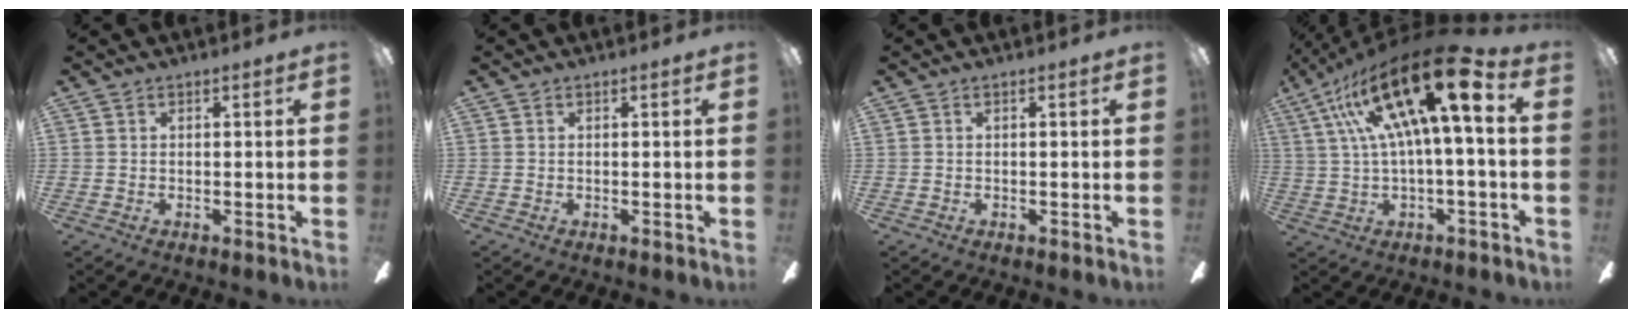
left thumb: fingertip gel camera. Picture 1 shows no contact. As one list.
[{"total": 0.0}, {"total": 0.0}, {"total": 23.6, "force": [8.1, 6.8, 21.1], "torque": [-0.375, -0.027, 0.130]}]